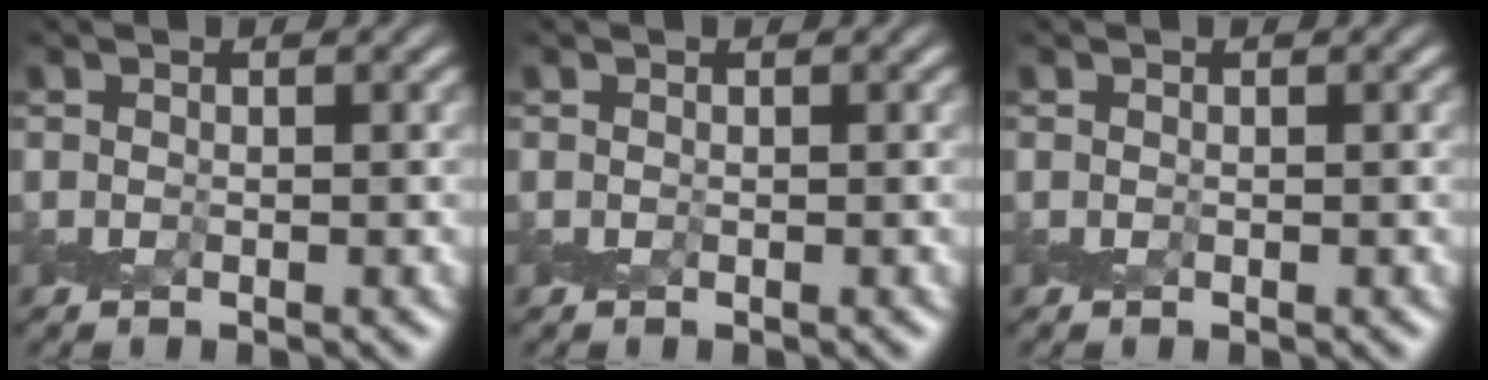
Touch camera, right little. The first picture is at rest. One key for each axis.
{"total": 0.0}
{"total": 0.0}